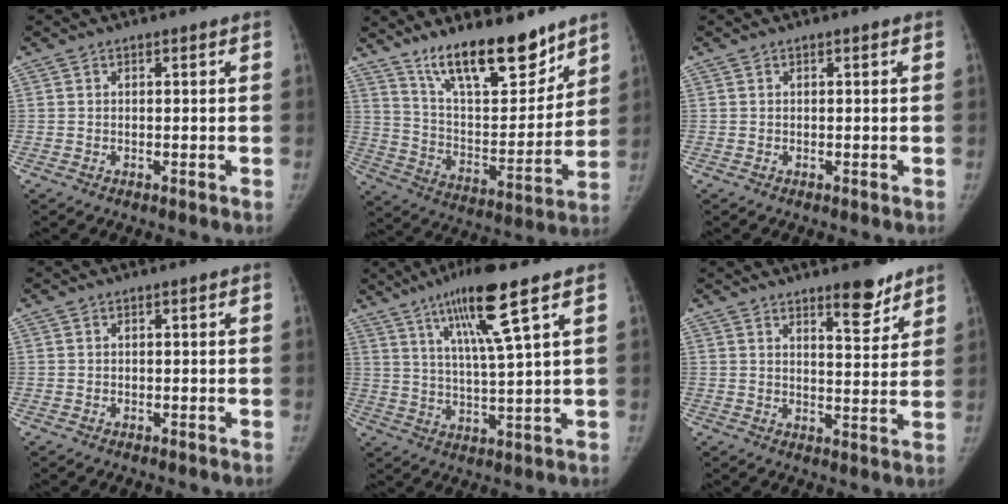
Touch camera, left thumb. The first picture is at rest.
{"total": 18.8, "force": [14.1, 6.2, 10.9], "torque": [-0.133, -0.093, 0.243]}
{"total": 0.0}
{"total": 0.0}
{"total": 12.6, "force": [6.8, 0.4, 10.6], "torque": [-0.194, -0.028, 0.123]}
{"total": 7.4, "force": [5.5, 2.3, 4.4], "torque": [-0.040, -0.041, 0.078]}